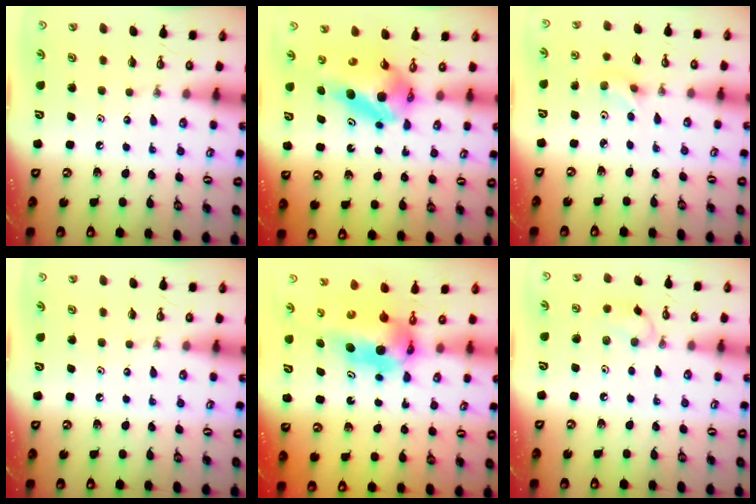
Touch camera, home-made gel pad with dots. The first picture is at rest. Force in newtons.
{"total": 6.5, "press": 6.4, "slide": 0.8}
{"total": 2.4, "press": 2.4, "slide": 0.1}
{"total": 0.0}
{"total": 5.7, "press": 5.7, "slide": 0.2}
{"total": 7.4, "press": 7.3, "slide": 0.5}